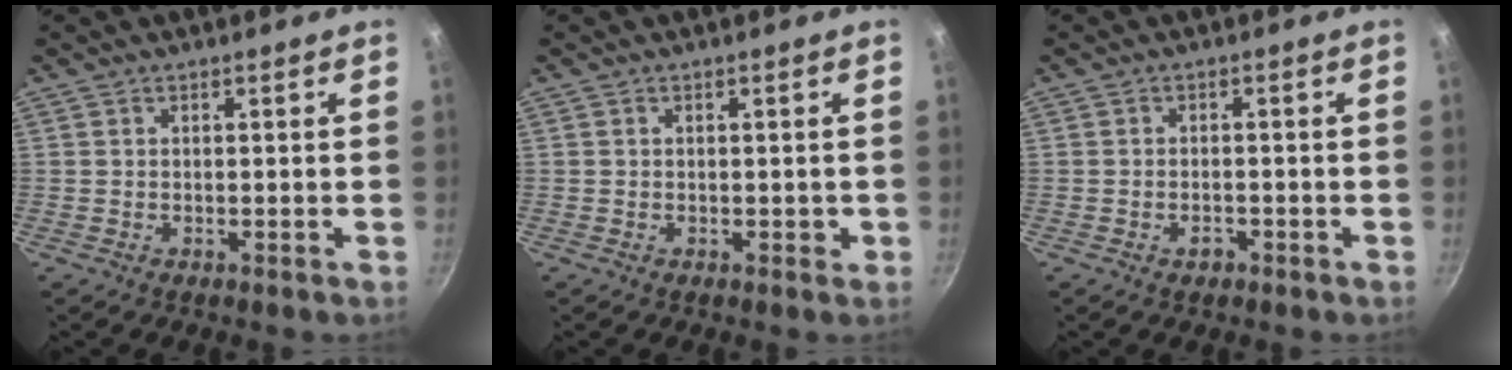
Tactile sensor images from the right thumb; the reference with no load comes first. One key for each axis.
{"total": 1.2, "fx": -0.2, "fy": 0.9, "fz": 0.7, "tx": -0.002, "ty": 0.004, "tz": -0.002}
{"total": 1.9, "fx": -1.1, "fy": 1.1, "fz": 1.0, "tx": -0.011, "ty": 0.011, "tz": -0.015}